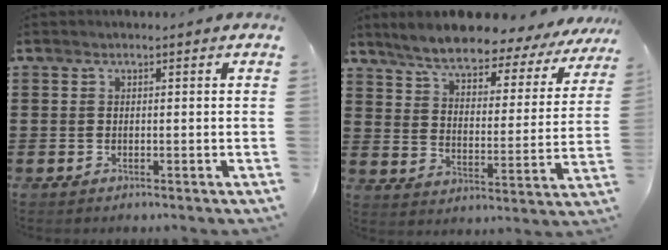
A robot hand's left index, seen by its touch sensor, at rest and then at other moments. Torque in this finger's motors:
{"motor_torque": [1.08, -1.06, 1.05, 0.21]}